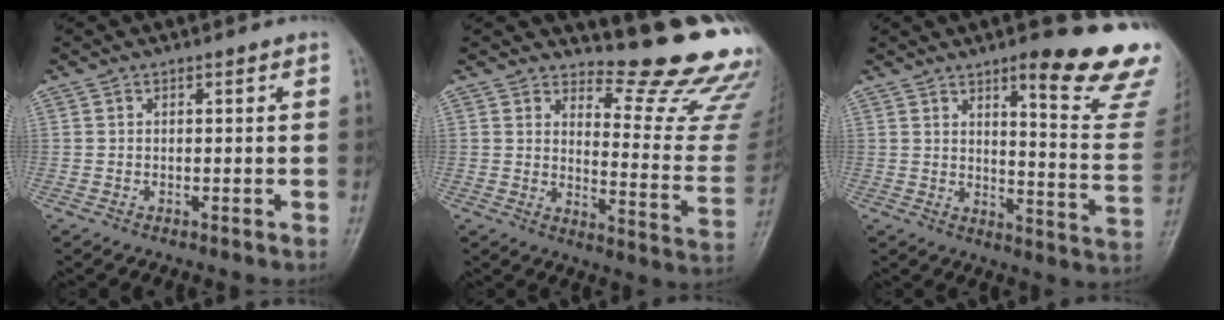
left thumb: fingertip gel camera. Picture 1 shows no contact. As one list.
[{"total": 16.9, "force": [15.8, 2.3, 5.6], "torque": [-0.037, -0.196, 0.185]}, {"total": 18.5, "force": [12.7, 3.2, 13.1], "torque": [-0.126, -0.088, 0.161]}]